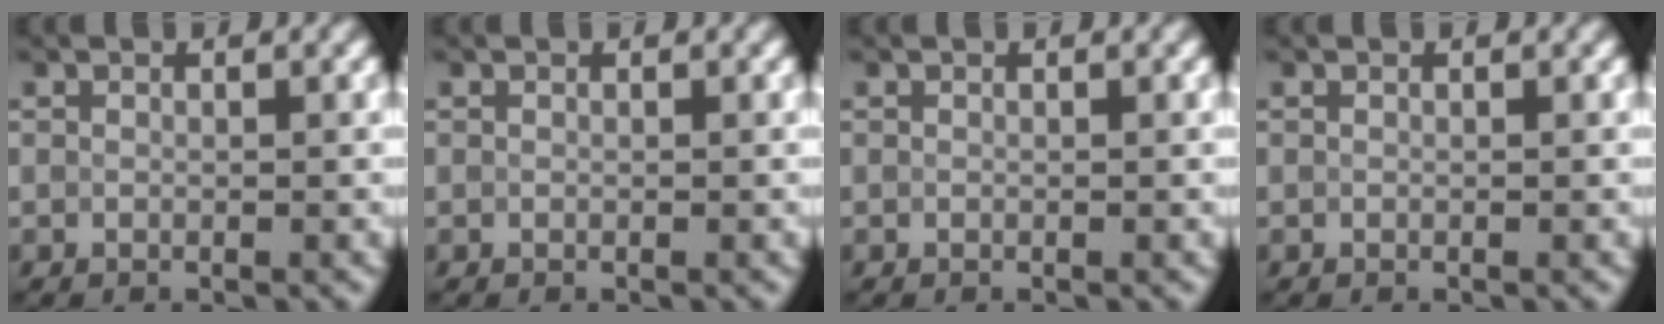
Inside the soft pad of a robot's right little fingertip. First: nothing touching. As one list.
[{"total": 0.0}, {"total": 0.0}, {"total": 0.0}]